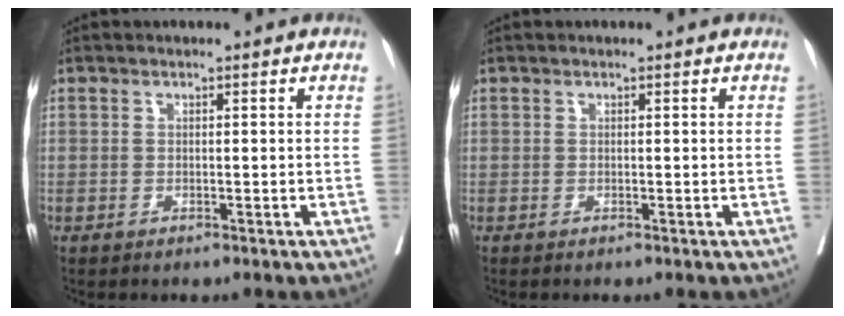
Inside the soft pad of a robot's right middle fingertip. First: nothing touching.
{"total": 0.0}